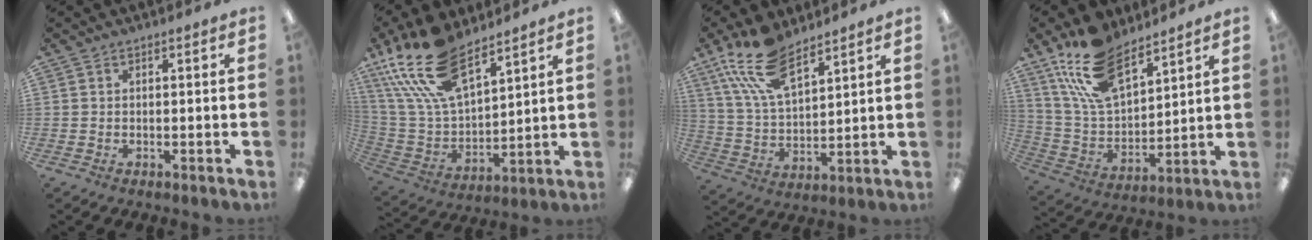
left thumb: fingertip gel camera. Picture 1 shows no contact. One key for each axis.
{"total": 21.6, "fx": 14.6, "fy": 9.6, "fz": 12.7, "tx": -0.291, "ty": -0.070, "tz": 0.269}
{"total": 15.1, "fx": 10.5, "fy": 6.4, "fz": 8.9, "tx": -0.196, "ty": -0.036, "tz": 0.191}
{"total": 18.3, "fx": 12.6, "fy": 8.7, "fz": 10.1, "tx": -0.213, "ty": -0.051, "tz": 0.235}